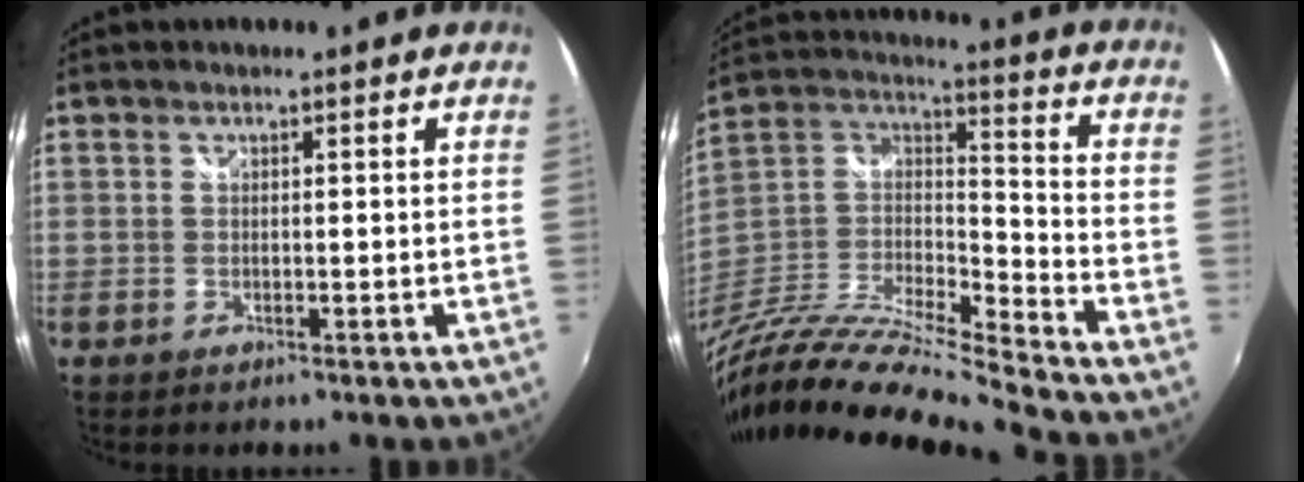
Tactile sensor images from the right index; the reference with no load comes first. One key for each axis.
{"total": 21.6, "fx": -17.8, "fy": 1.7, "fz": 12.2, "tx": -0.232, "ty": -0.024, "tz": -0.340}